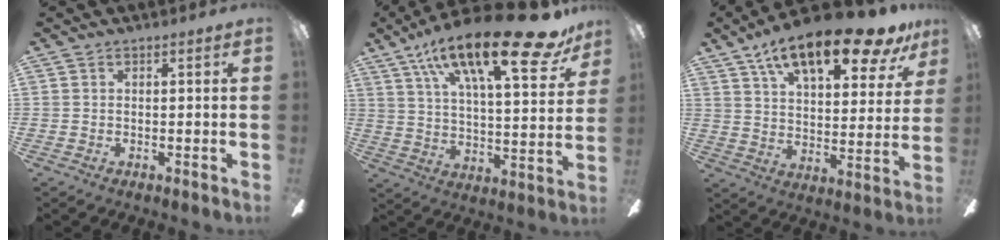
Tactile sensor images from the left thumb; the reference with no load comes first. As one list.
[{"total": 25.9, "force": [16.9, 7.5, 18.2], "torque": [-0.292, -0.096, 0.268]}, {"total": 19.6, "force": [13.8, 6.1, 12.5], "torque": [-0.201, -0.078, 0.226]}]